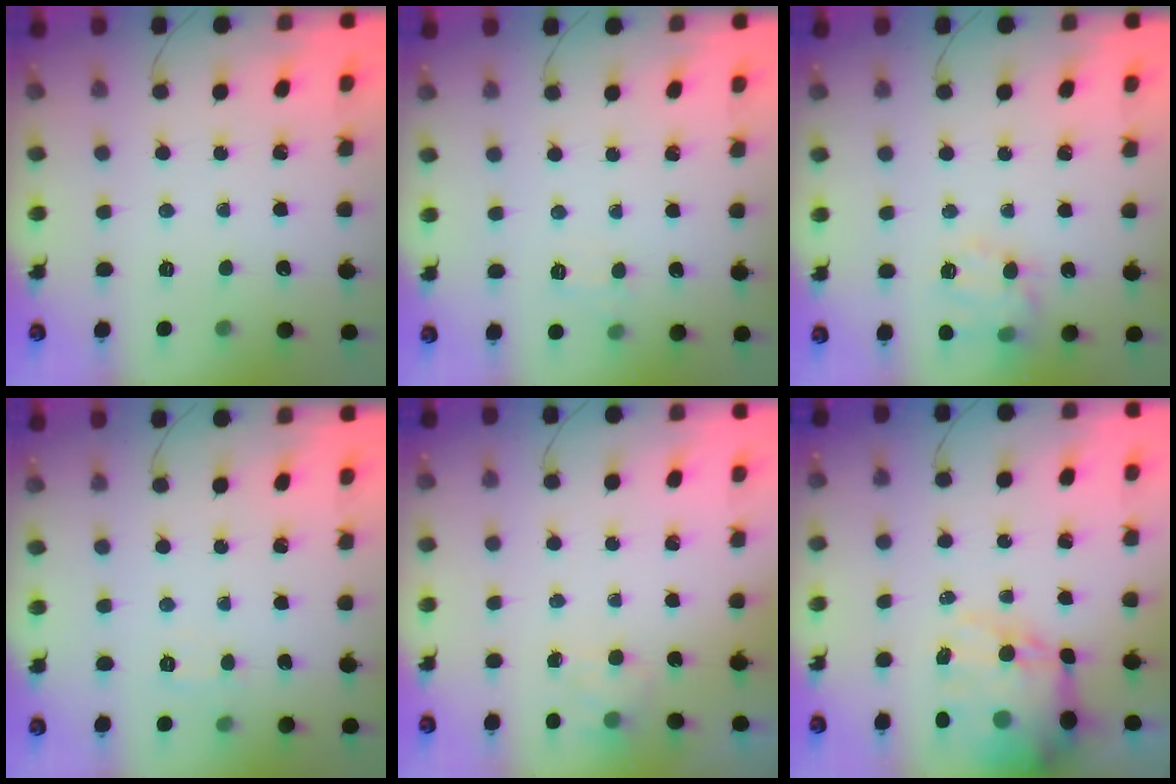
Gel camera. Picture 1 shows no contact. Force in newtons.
{"total": 6.6, "press": 6.3, "slide": 2.0}
{"total": 14.2, "press": 14.1, "slide": 1.7}
{"total": 4.5, "press": 4.4, "slide": 1.1}
{"total": 3.6, "press": 3.4, "slide": 1.1}
{"total": 15.8, "press": 15.4, "slide": 3.5}